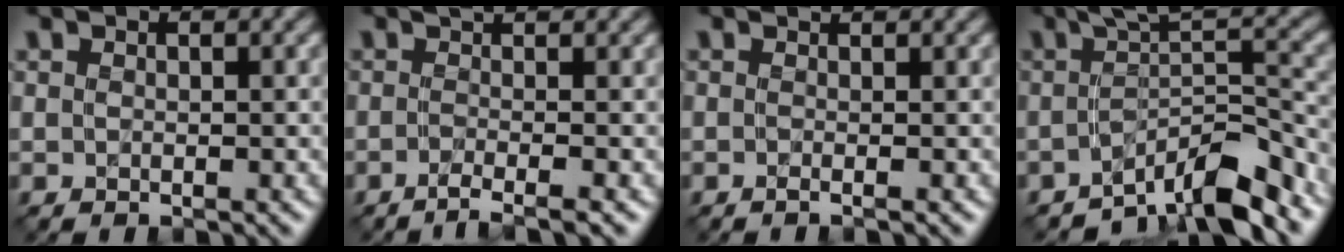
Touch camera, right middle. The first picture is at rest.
{"total": 3.7, "force": [-0.8, 1.0, 3.4], "torque": [-0.033, -0.003, -0.026]}
{"total": 1.6, "force": [0.1, 0.6, 1.5], "torque": [-0.022, -0.006, -0.015]}
{"total": 6.6, "force": [-3.7, 1.4, 5.3], "torque": [-0.065, 0.010, -0.066]}